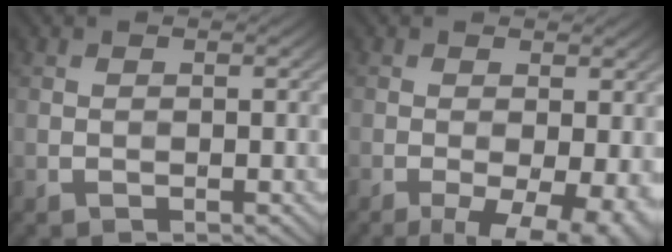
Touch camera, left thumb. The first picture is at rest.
{"total": 9.1, "force": [-3.7, 3.4, 7.6], "torque": [-0.118, -0.015, -0.050]}